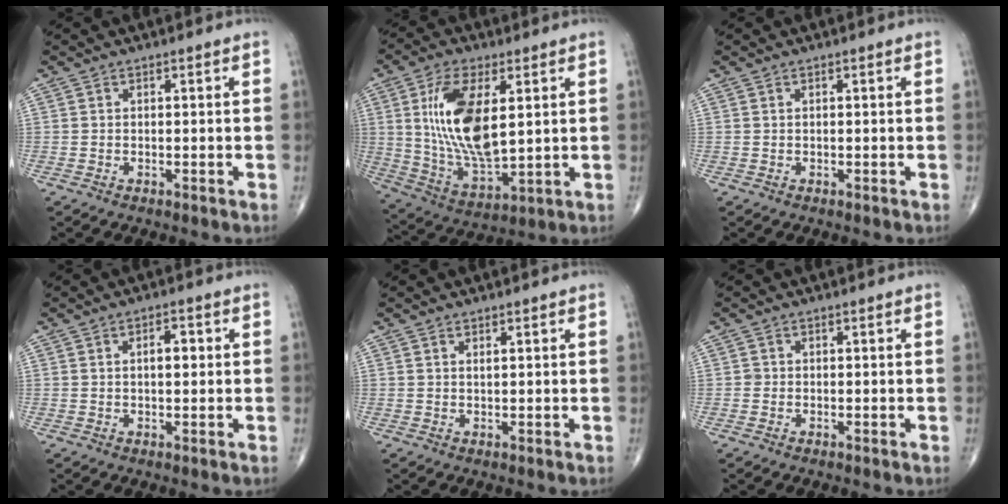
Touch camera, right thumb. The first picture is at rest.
{"total": 17.2, "force": [3.7, 7.8, 14.9], "torque": [-0.281, -0.022, 0.079]}
{"total": 0.0}
{"total": 3.1, "force": [0.5, 1.5, 2.7], "torque": [-0.035, 0.003, 0.006]}
{"total": 0.7, "force": [0.5, 0.2, 0.4], "torque": [-0.008, -0.001, 0.009]}
{"total": 0.6, "force": [-0.1, 0.6, 0.1], "torque": [0.002, 0.003, -0.003]}